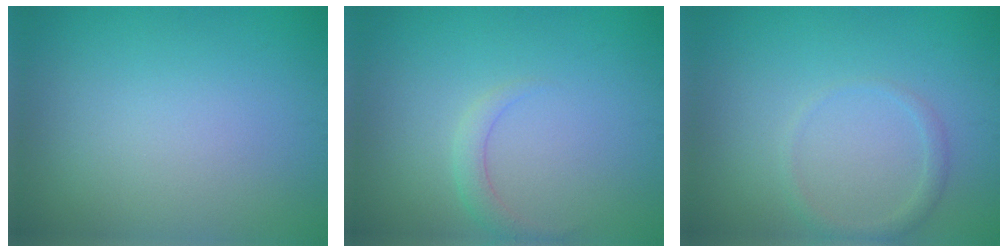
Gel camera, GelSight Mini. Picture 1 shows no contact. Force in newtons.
{"total": 1.5, "press": 1.5, "slide": 0.1}
{"total": 1.3, "press": 1.3, "slide": 0.0}